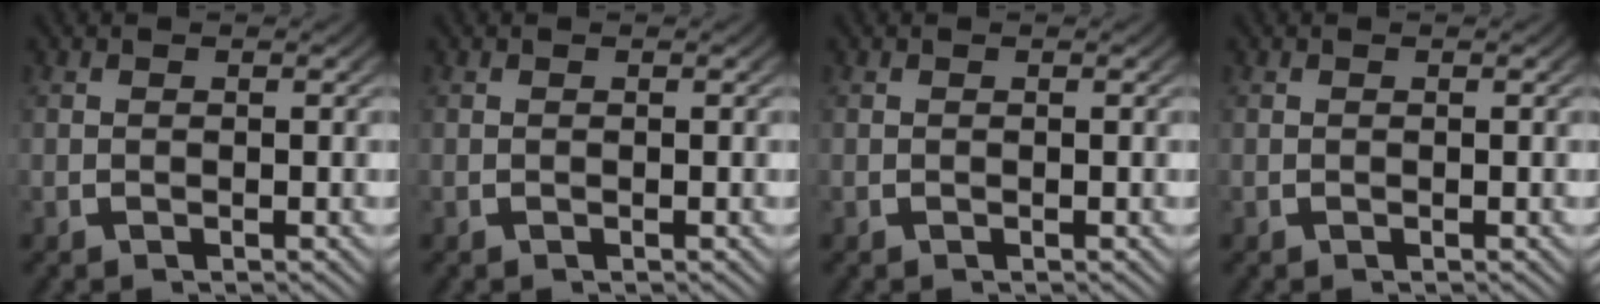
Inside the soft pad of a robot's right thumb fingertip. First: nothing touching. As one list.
[{"total": 0.0}, {"total": 0.0}, {"total": 0.0}]